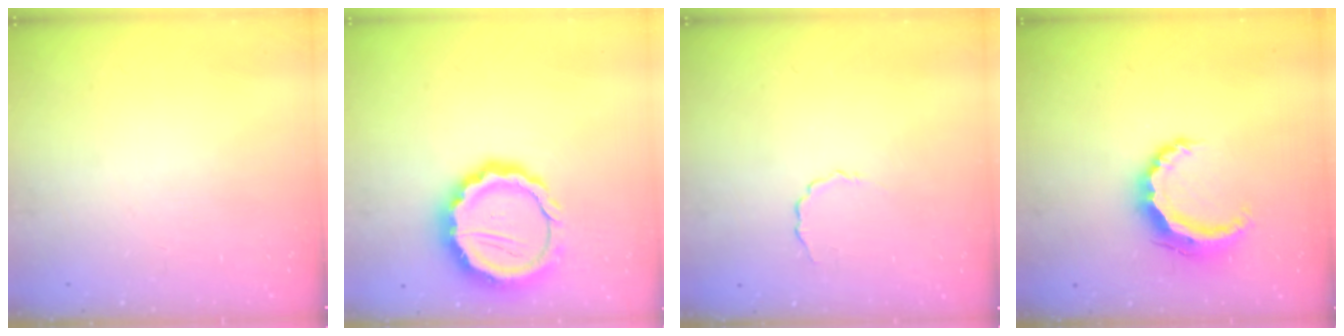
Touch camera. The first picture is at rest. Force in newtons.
{"total": 14.9, "press": 14.7, "slide": 2.8}
{"total": 2.6, "press": 2.5, "slide": 0.8}
{"total": 8.1, "press": 8.0, "slide": 1.2}